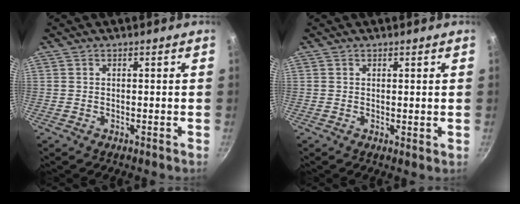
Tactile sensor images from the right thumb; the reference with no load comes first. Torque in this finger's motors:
{"motor_torque": [-0.24, -0.06, -0.21, 0.16, -0.03]}